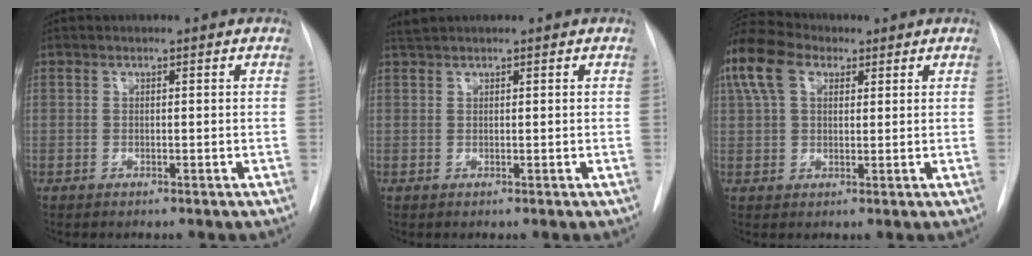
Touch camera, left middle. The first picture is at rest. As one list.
[{"total": 1.1, "force": [1.0, -0.2, 0.3], "torque": [-0.006, 0.010, 0.025]}, {"total": 13.3, "force": [6.7, 8.2, 8.0], "torque": [-0.211, 0.056, 0.126]}]